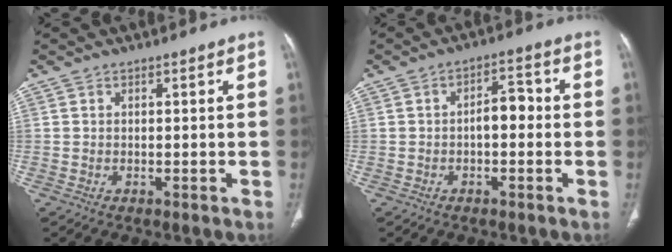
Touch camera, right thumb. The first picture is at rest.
{"total": 4.8, "force": [-0.6, 2.6, 3.9], "torque": [-0.045, 0.020, -0.016]}